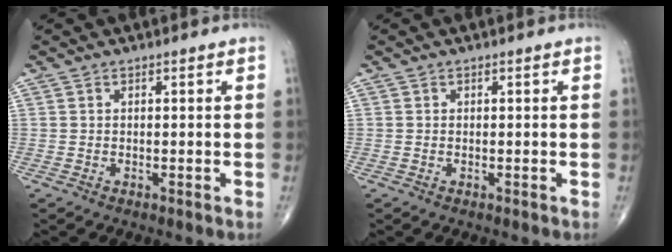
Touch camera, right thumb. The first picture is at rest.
{"total": 0.0}